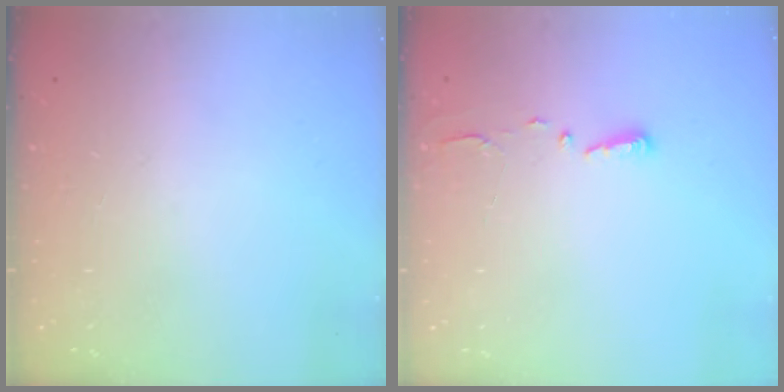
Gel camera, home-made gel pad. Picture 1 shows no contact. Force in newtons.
{"total": 2.7, "press": 2.7, "slide": 0.4}